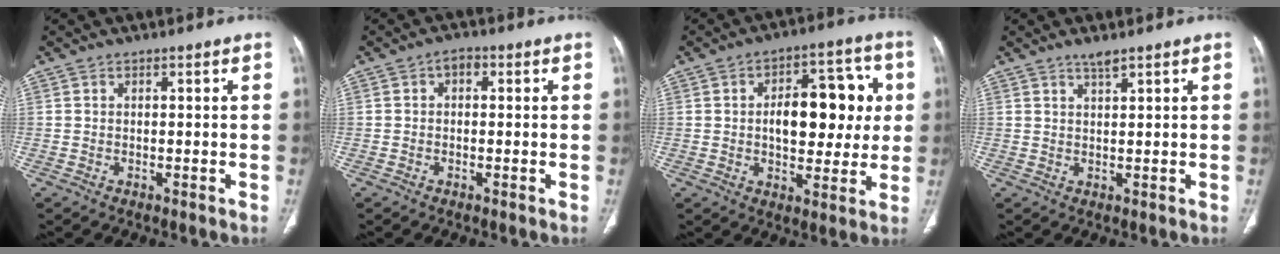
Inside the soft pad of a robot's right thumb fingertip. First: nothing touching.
{"total": 2.0, "force": [0.3, 1.4, 1.4], "torque": [-0.008, 0.009, -0.003]}
{"total": 15.7, "force": [1.7, 8.8, 12.9], "torque": [-0.131, 0.020, 0.025]}
{"total": 1.8, "force": [1.5, 0.1, 1.1], "torque": [-0.023, -0.008, 0.029]}